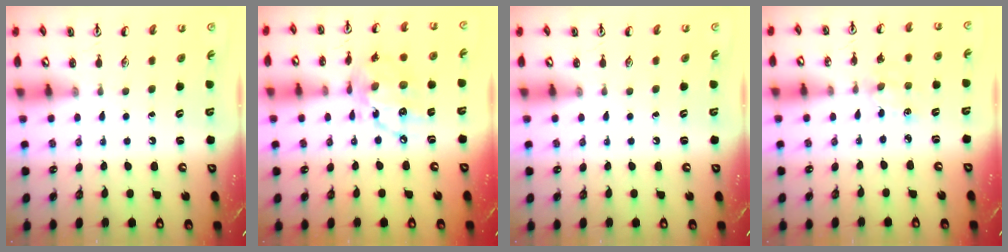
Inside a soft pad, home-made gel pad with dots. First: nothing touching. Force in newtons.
{"total": 14.4, "press": 14.4, "slide": 1.3}
{"total": 0.0}
{"total": 4.7, "press": 4.7, "slide": 0.6}